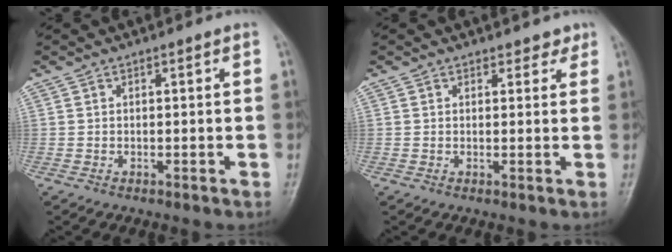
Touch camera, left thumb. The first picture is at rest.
{"total": 2.0, "force": [1.6, 1.2, 0.3], "torque": [0.016, -0.008, 0.015]}